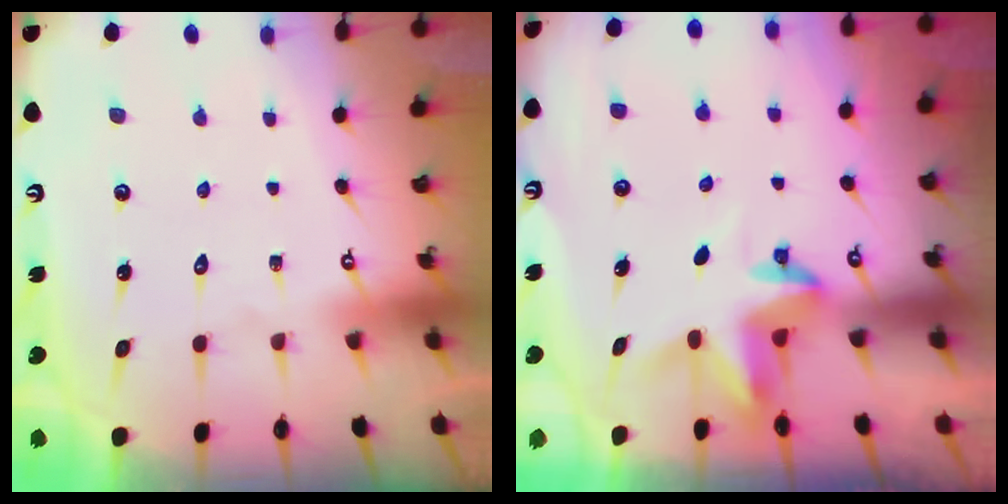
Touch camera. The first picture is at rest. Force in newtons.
{"total": 3.9, "press": 3.9, "slide": 0.3}